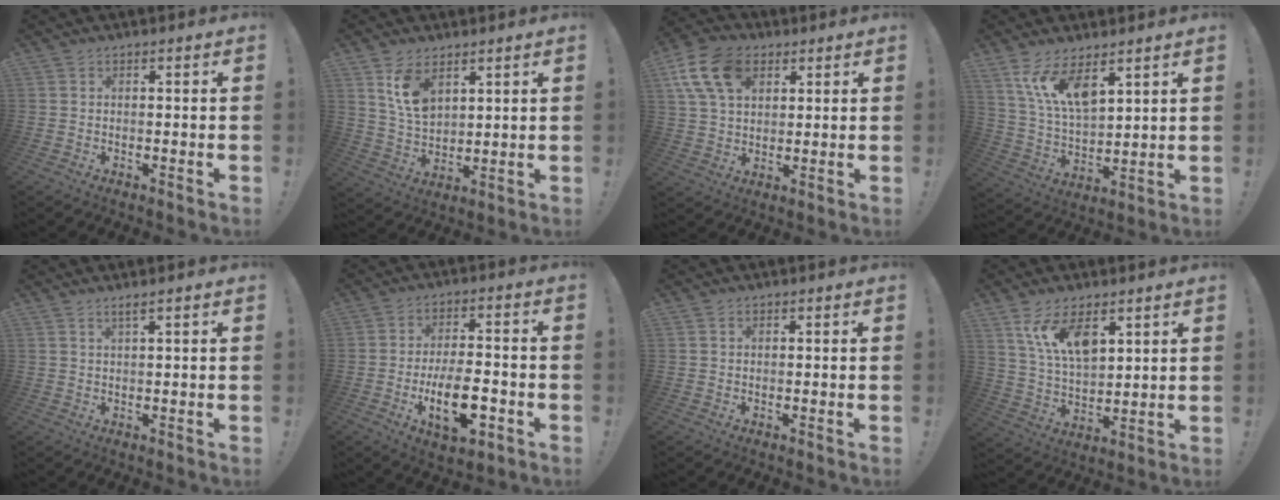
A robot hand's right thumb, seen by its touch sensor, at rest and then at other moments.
{"total": 9.9, "force": [5.5, 5.9, 5.8], "torque": [-0.102, -0.020, 0.108]}
{"total": 14.5, "force": [5.9, 9.7, 9.0], "torque": [-0.162, -0.012, 0.113]}
{"total": 11.9, "force": [8.0, 4.6, 7.5], "torque": [-0.153, -0.041, 0.152]}
{"total": 1.9, "force": [1.1, 0.0, 1.5], "torque": [-0.037, 0.001, 0.020]}
{"total": 11.0, "force": [-3.5, 4.7, 9.3], "torque": [-0.144, 0.002, -0.062]}
{"total": 0.5, "force": [0.1, 0.5, 0.1], "torque": [0.002, -0.001, 0.001]}
{"total": 12.1, "force": [6.8, 6.1, 7.9], "torque": [-0.145, -0.026, 0.130]}